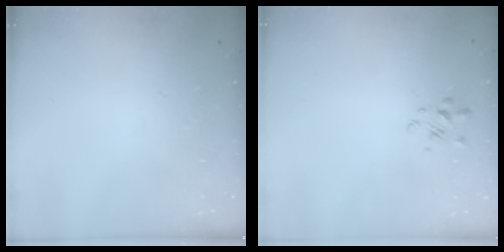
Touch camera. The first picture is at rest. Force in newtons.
{"total": 2.7, "press": 2.4, "slide": 1.2}